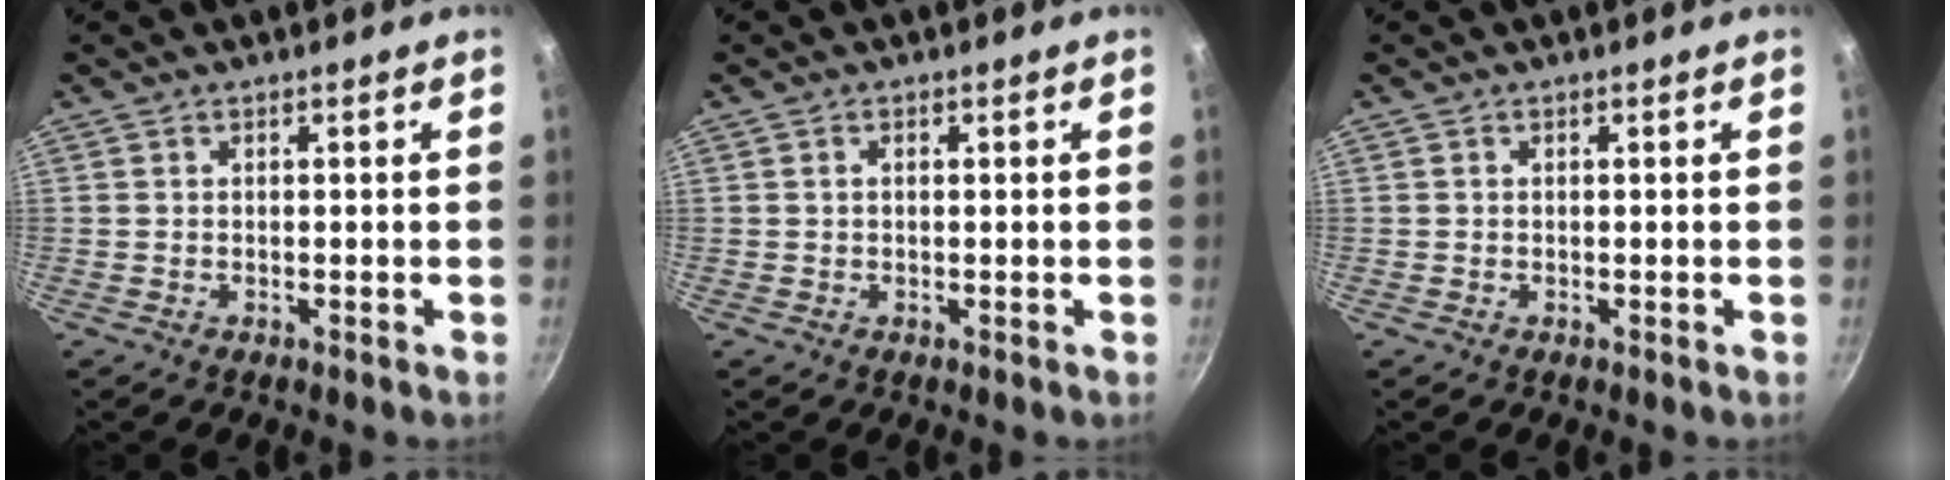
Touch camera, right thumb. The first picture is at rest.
{"total": 0.6, "force": [0.0, 0.4, 0.4], "torque": [-0.008, 0.000, -0.002]}
{"total": 0.0}